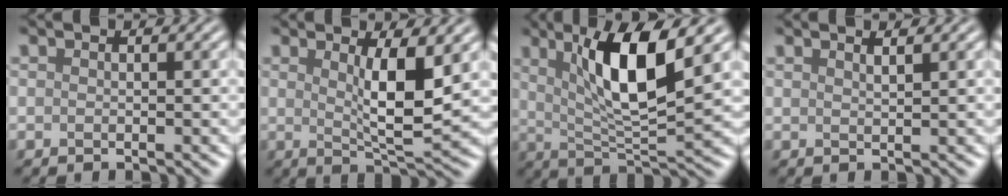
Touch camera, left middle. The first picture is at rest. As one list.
[{"total": 4.8, "force": [1.2, 1.1, 4.5], "torque": [-0.076, -0.008, 0.025]}, {"total": 8.3, "force": [3.0, 1.9, 7.5], "torque": [-0.122, -0.004, 0.055]}, {"total": 0.8, "force": [0.8, 0.0, 0.3], "torque": [0.000, 0.004, 0.015]}]